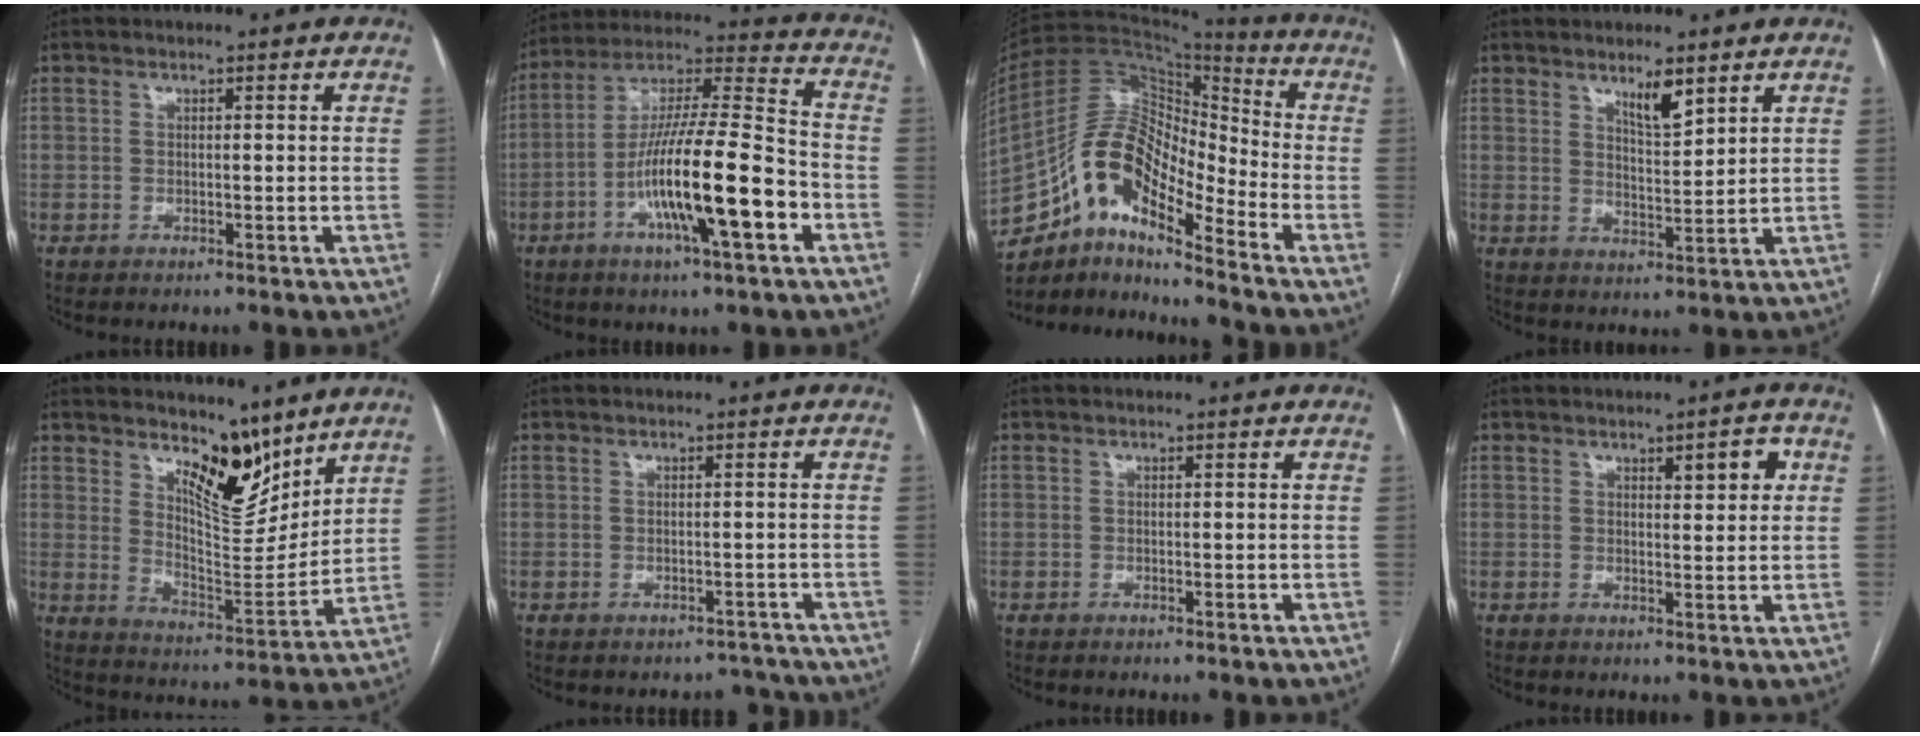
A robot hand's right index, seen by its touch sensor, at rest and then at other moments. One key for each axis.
{"total": 17.8, "fx": -6.1, "fy": 1.7, "fz": 16.6, "tx": -0.302, "ty": -0.003, "tz": -0.104}
{"total": 15.1, "fx": -9.4, "fy": 4.6, "fz": 10.9, "tx": -0.203, "ty": 0.039, "tz": -0.165}
{"total": 4.7, "fx": 3.3, "fy": 1.0, "fz": 3.2, "tx": -0.058, "ty": -0.008, "tz": 0.060}
{"total": 10.3, "fx": 7.6, "fy": 3.5, "fz": 5.9, "tx": -0.095, "ty": -0.024, "tz": 0.140}
{"total": 2.3, "fx": -1.9, "fy": 0.9, "fz": -0.8, "tx": 0.019, "ty": 0.011, "tz": -0.022}
{"total": 0.0}
{"total": 3.6, "fx": 1.6, "fy": 1.0, "fz": 3.1, "tx": -0.040, "ty": 0.000, "tz": 0.023}